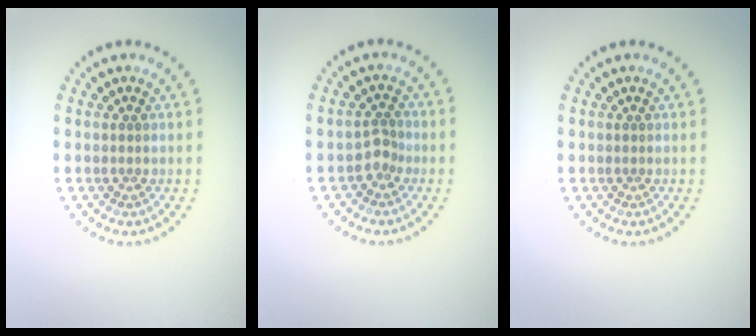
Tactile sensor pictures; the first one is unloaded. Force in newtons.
{"total": 1.4, "press": 1.0, "slide": 0.9}
{"total": 0.0}